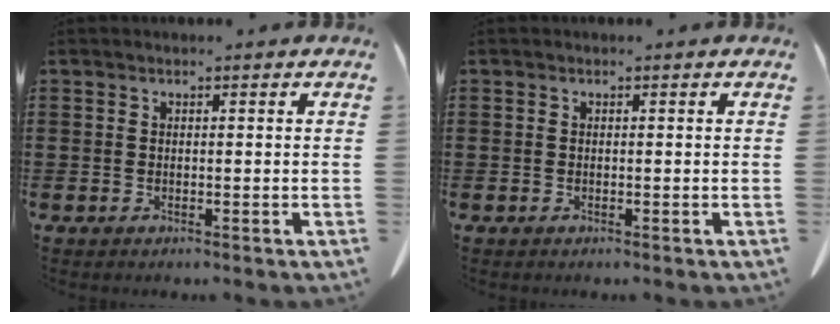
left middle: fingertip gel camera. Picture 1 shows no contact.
{"total": 0.0}